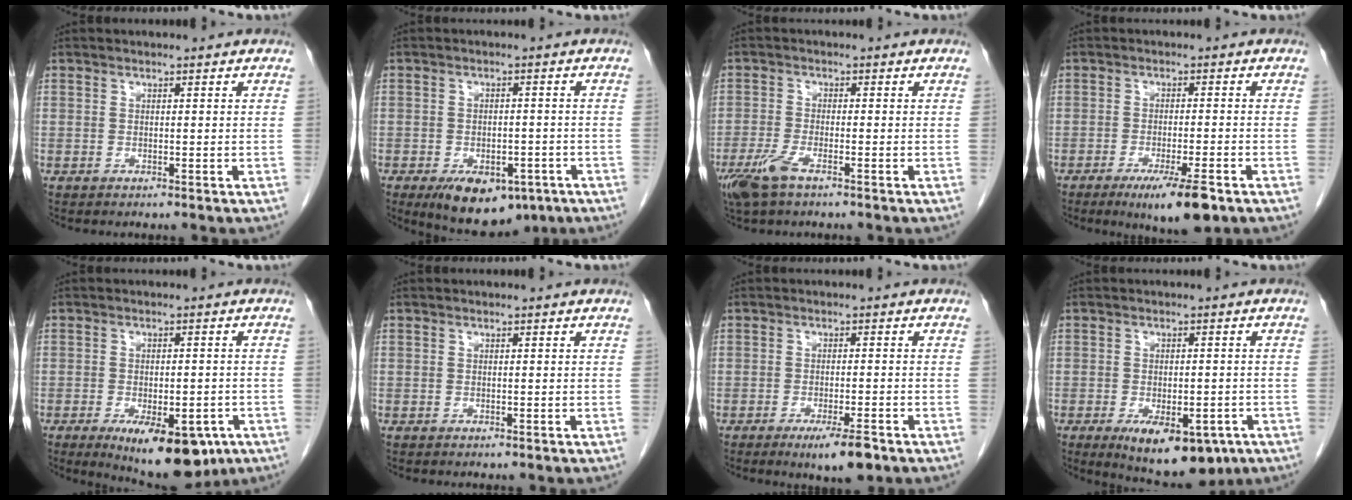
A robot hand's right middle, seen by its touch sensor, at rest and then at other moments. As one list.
[{"total": 11.4, "force": [-6.8, 5.9, 6.9], "torque": [-0.100, -0.007, -0.093]}, {"total": 5.0, "force": [-3.1, 1.1, 3.7], "torque": [-0.089, -0.012, -0.060]}, {"total": 7.6, "force": [-4.6, 0.8, 6.0], "torque": [-0.092, -0.016, -0.068]}, {"total": 12.3, "force": [-7.0, 4.9, 8.8], "torque": [-0.108, -0.007, -0.091]}, {"total": 0.0}, {"total": 5.3, "force": [-3.3, 0.8, 4.2], "torque": [-0.065, -0.009, -0.046]}, {"total": 11.2, "force": [-6.4, 4.8, 7.8], "torque": [-0.106, -0.009, -0.086]}]